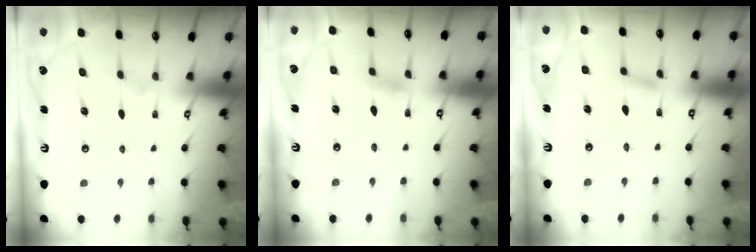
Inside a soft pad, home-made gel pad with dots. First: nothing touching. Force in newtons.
{"total": 3.1, "press": 3.1, "slide": 0.3}
{"total": 2.4, "press": 2.4, "slide": 0.2}